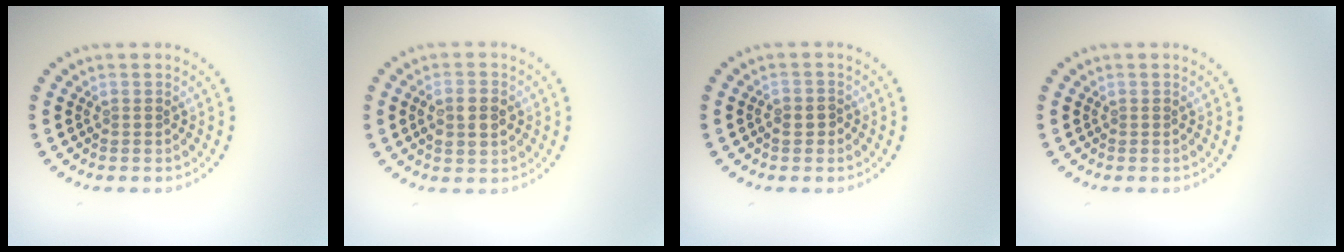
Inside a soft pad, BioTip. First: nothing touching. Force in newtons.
{"total": 2.6, "press": 2.6, "slide": 0.4}
{"total": 1.0, "press": 0.9, "slide": 0.4}
{"total": 0.0}